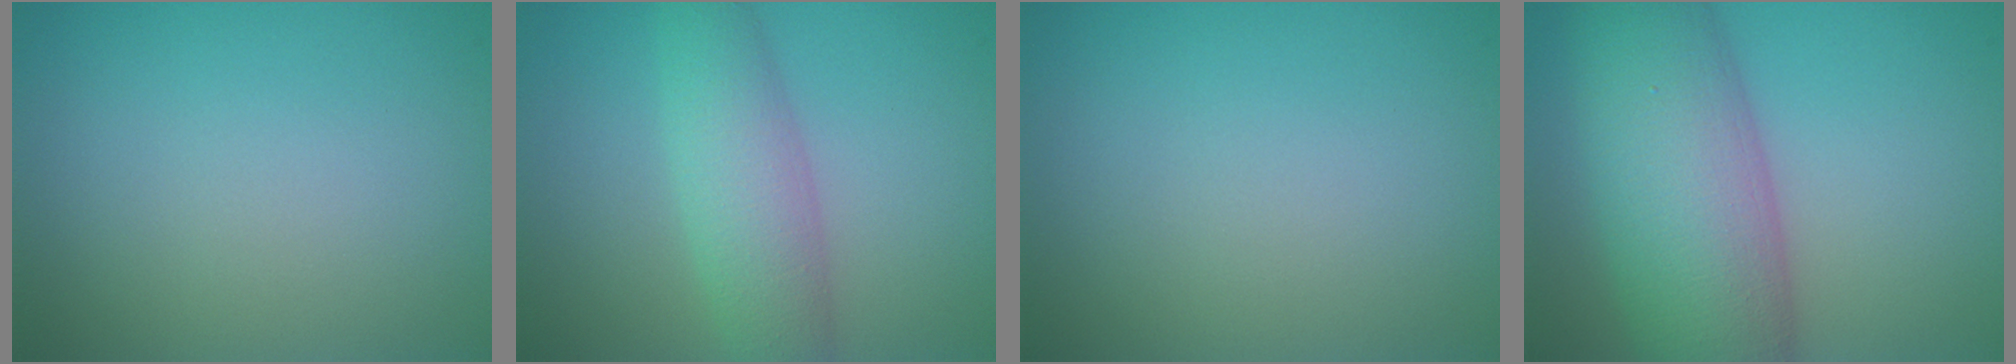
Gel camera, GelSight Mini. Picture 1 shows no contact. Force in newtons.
{"total": 4.5, "press": 4.5, "slide": 0.0}
{"total": 0.0}
{"total": 11.0, "press": 11.0, "slide": 0.3}